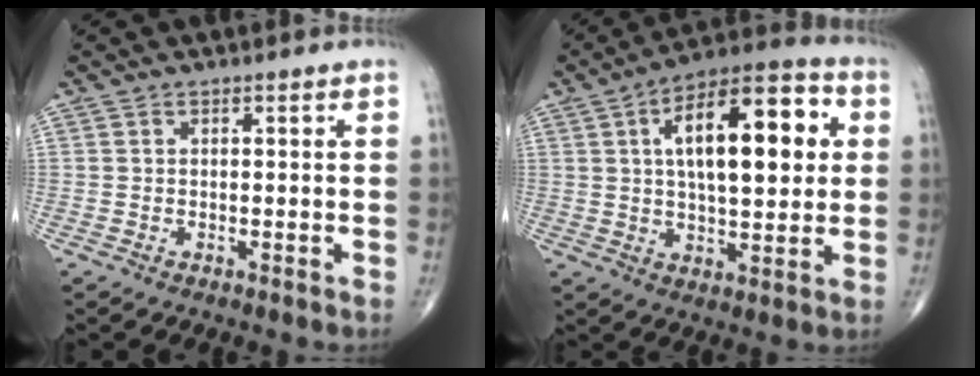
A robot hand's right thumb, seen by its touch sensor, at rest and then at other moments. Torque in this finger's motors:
{"motor_torque": [0.03, 0.65, 1.08, -0.04, 0.19]}